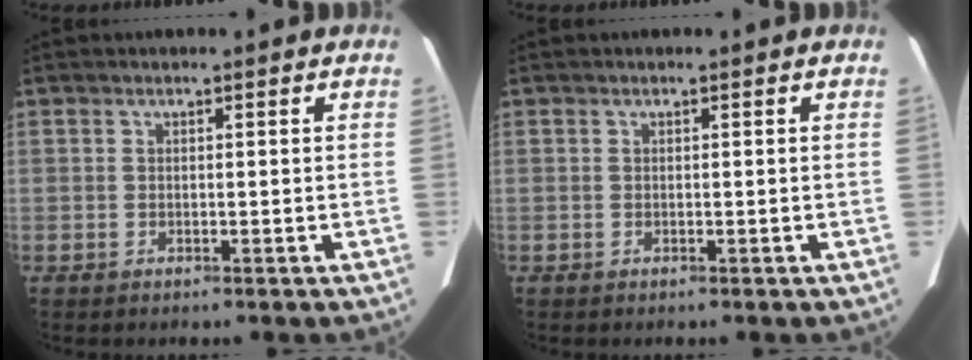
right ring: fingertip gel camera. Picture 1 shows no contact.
{"total": 0.0}